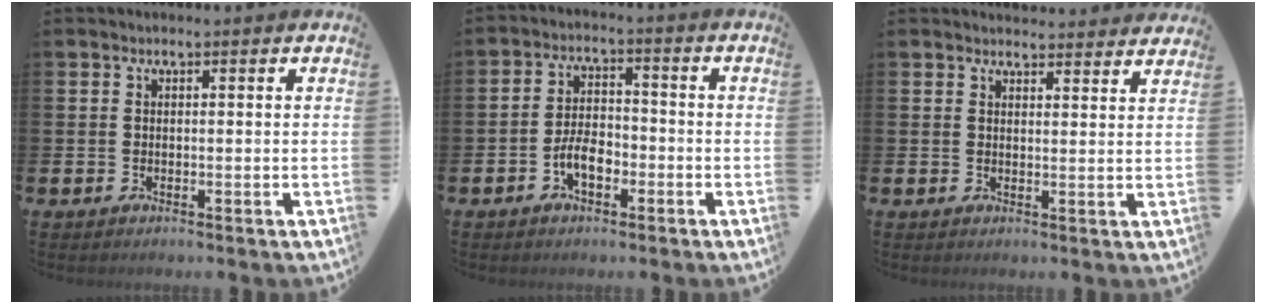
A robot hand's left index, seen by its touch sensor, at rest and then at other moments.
{"total": 4.3, "force": [-1.9, 2.2, 3.1], "torque": [-0.057, 0.005, -0.039]}
{"total": 2.9, "force": [2.9, 0.4, -0.2], "torque": [0.008, -0.021, 0.050]}